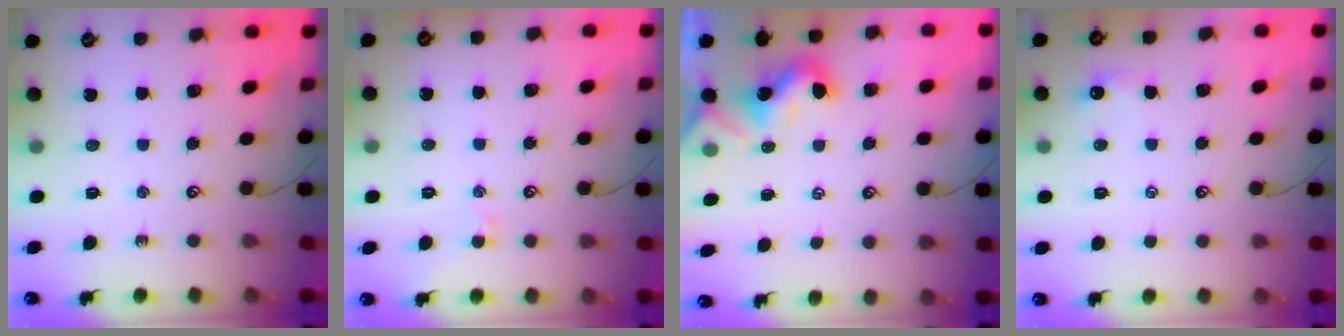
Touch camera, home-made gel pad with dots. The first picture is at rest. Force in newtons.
{"total": 0.0}
{"total": 2.1, "press": 2.1, "slide": 0.4}
{"total": 0.7, "press": 0.5, "slide": 0.5}